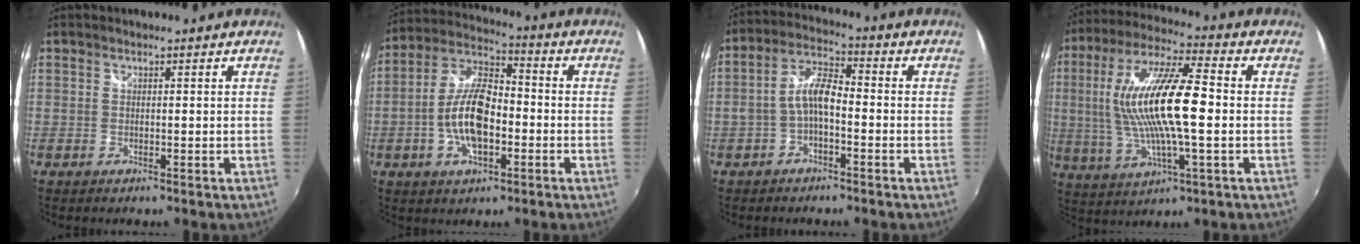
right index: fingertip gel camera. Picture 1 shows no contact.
{"total": 12.7, "force": [-3.0, 5.8, 10.9], "torque": [-0.224, 0.009, -0.057]}
{"total": 6.6, "force": [-2.1, 2.6, 5.7], "torque": [-0.123, 0.018, -0.039]}
{"total": 17.8, "force": [0.5, 4.3, 17.3], "torque": [-0.328, 0.007, 0.010]}